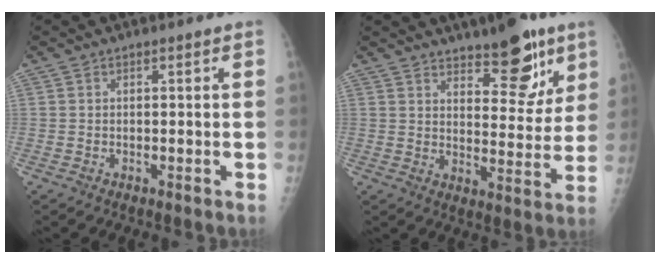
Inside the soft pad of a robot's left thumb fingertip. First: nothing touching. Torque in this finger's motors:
{"motor_torque": [0.26, 0.36, 0.08, -0.26, 0.03]}